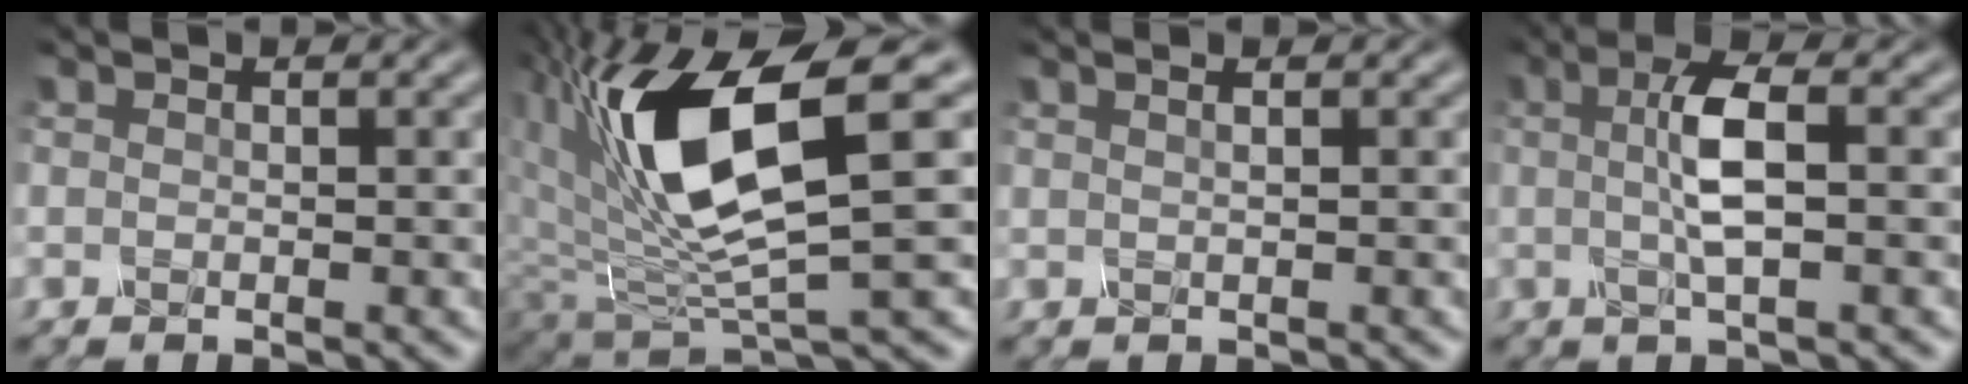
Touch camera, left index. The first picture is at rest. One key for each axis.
{"total": 9.5, "fx": 3.1, "fy": 3.0, "fz": 8.4, "tx": -0.172, "ty": -0.007, "tz": 0.068}
{"total": 2.1, "fx": 1.3, "fy": 1.0, "fz": 1.4, "tx": -0.006, "ty": 0.018, "tz": -0.010}
{"total": 3.1, "fx": 0.4, "fy": 0.3, "fz": 3.1, "tx": -0.070, "ty": 0.008, "tz": 0.013}